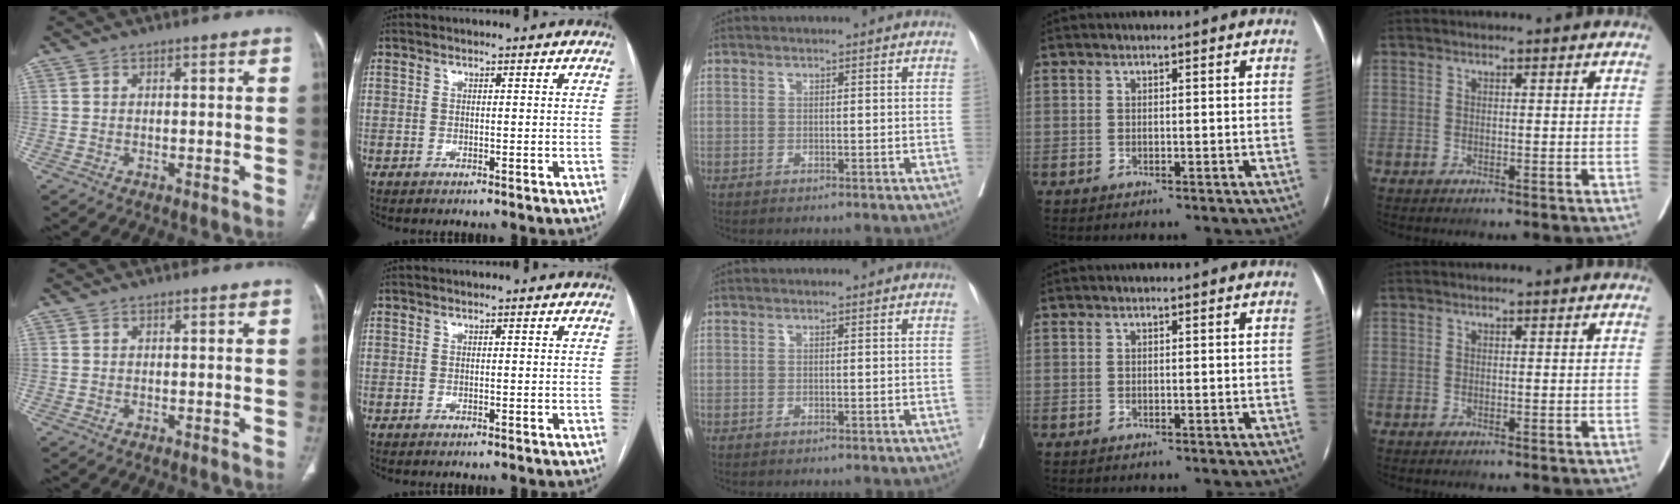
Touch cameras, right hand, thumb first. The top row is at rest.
{}